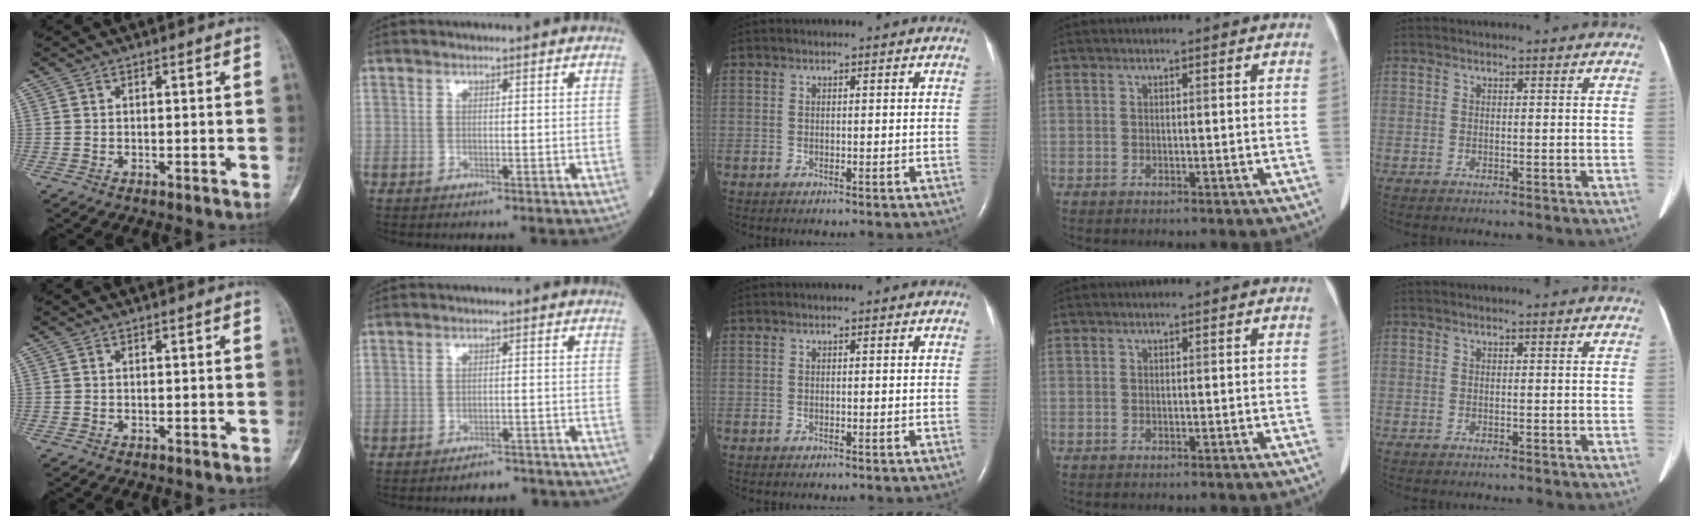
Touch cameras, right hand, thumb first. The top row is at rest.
{"index": {"total": 7.2, "force": [-6.8, 1.9, 1.5], "torque": [-0.005, 0.003, -0.078]}}